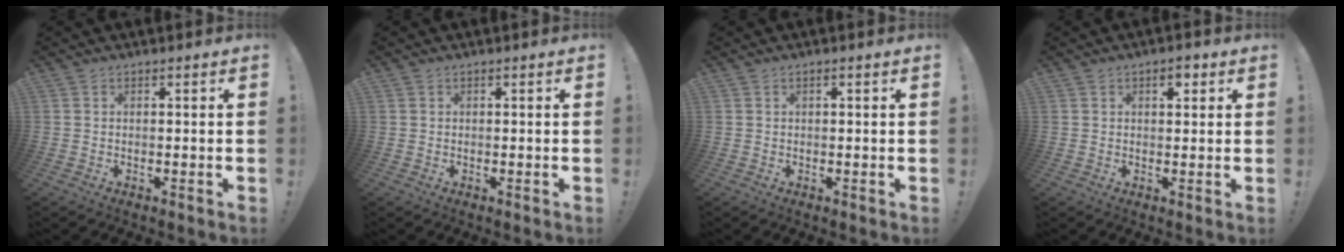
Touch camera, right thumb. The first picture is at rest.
{"total": 0.0}
{"total": 0.8, "force": [0.2, -0.2, 0.7], "torque": [-0.009, -0.002, 0.002]}
{"total": 3.0, "force": [1.7, 1.4, 2.1], "torque": [-0.023, -0.004, 0.025]}